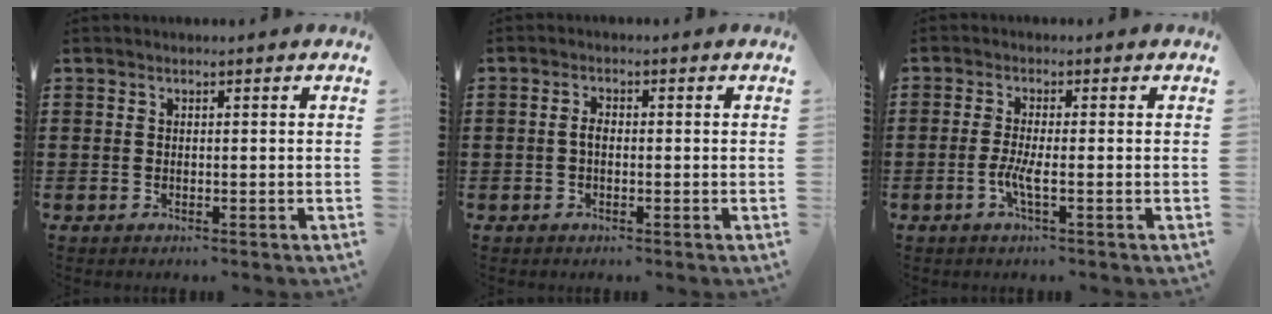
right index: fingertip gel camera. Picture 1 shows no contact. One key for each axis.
{"total": 1.7, "fx": -0.3, "fy": 0.9, "fz": 1.4, "tx": -0.036, "ty": -0.001, "tz": -0.009}
{"total": 3.5, "fx": -1.2, "fy": 0.3, "fz": 3.3, "tx": -0.070, "ty": -0.009, "tz": -0.026}